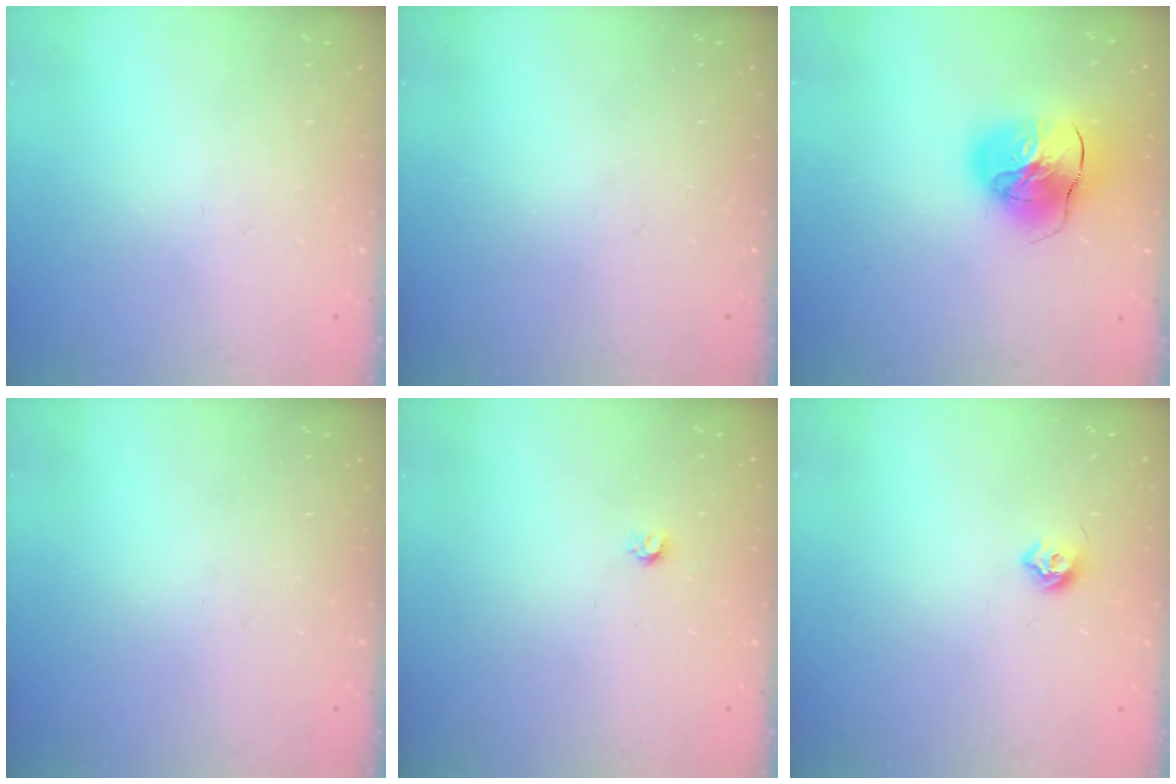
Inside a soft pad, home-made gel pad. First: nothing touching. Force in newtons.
{"total": 0.0}
{"total": 14.1, "press": 14.0, "slide": 2.0}
{"total": 0.0}
{"total": 3.2, "press": 3.2, "slide": 0.3}
{"total": 6.0, "press": 5.9, "slide": 1.0}